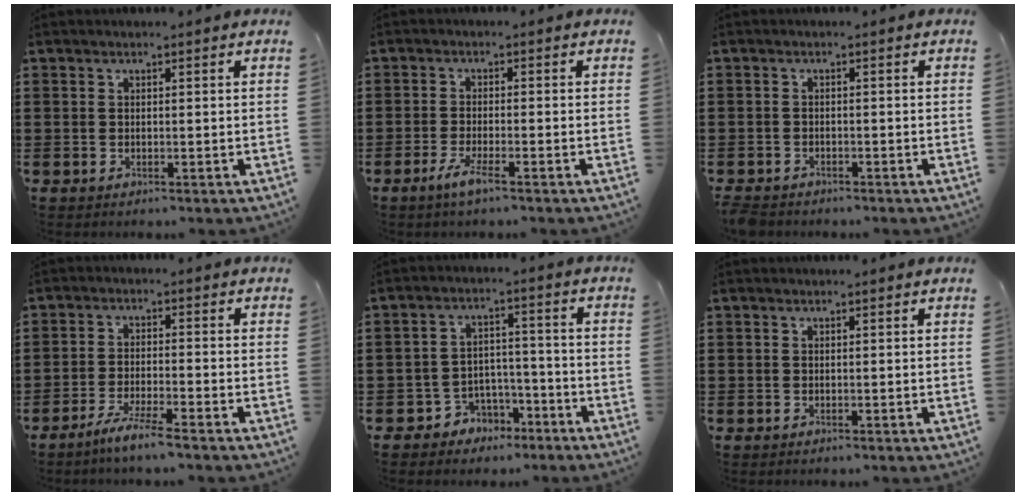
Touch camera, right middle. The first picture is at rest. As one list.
[{"total": 3.4, "force": [-2.1, 0.1, 2.7], "torque": [-0.059, -0.008, -0.039]}, {"total": 1.5, "force": [-1.5, 0.4, 0.1], "torque": [-0.013, -0.003, -0.034]}, {"total": 4.5, "force": [-3.7, -0.5, 2.5], "torque": [-0.055, -0.014, -0.069]}, {"total": 4.4, "force": [-3.6, 2.6, 0.2], "torque": [-0.016, 0.011, -0.072]}, {"total": 0.0}]